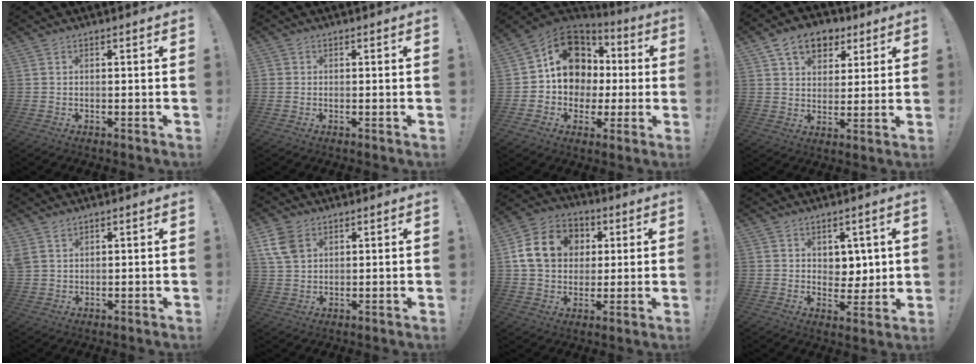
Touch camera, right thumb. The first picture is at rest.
{"total": 1.1, "force": [0.3, 1.0, 0.2], "torque": [-0.004, 0.001, 0.005]}
{"total": 17.3, "force": [3.4, 14.6, 8.5], "torque": [-0.124, -0.007, 0.085]}
{"total": 12.1, "force": [6.5, 8.4, 5.6], "torque": [-0.081, -0.030, 0.124]}
{"total": 3.5, "force": [2.5, 2.0, 1.4], "torque": [-0.025, -0.012, 0.050]}
{"total": 8.2, "force": [4.0, 5.6, 4.6], "torque": [-0.087, -0.005, 0.082]}
{"total": 15.7, "force": [3.8, 12.9, 8.1], "torque": [-0.121, 0.002, 0.080]}
{"total": 6.6, "force": [3.6, 5.2, 1.8], "torque": [-0.010, -0.034, 0.070]}